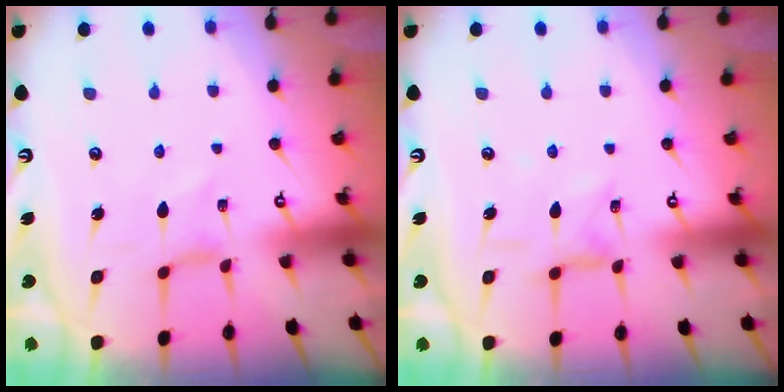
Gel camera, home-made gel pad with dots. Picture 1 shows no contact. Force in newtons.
{"total": 2.5, "press": 2.4, "slide": 0.4}